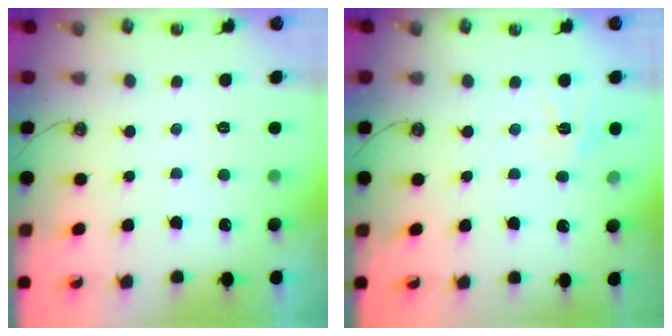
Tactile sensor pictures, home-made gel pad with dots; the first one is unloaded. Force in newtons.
{"total": 5.0, "press": 5.0, "slide": 0.7}